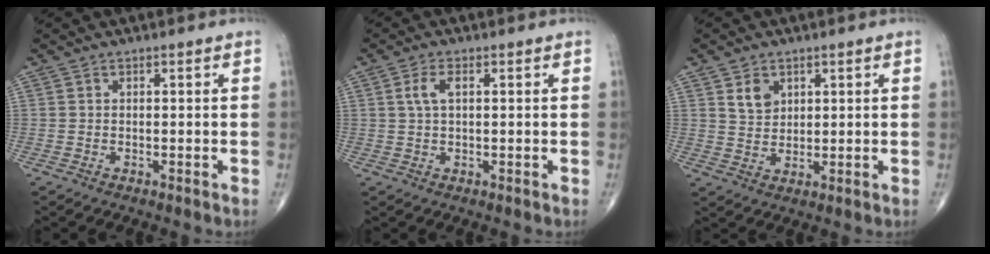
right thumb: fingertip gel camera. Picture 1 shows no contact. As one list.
[{"total": 3.2, "force": [0.8, 1.4, 2.7], "torque": [-0.064, 0.009, 0.017]}, {"total": 4.2, "force": [2.0, 3.1, 2.1], "torque": [-0.020, -0.017, 0.041]}]